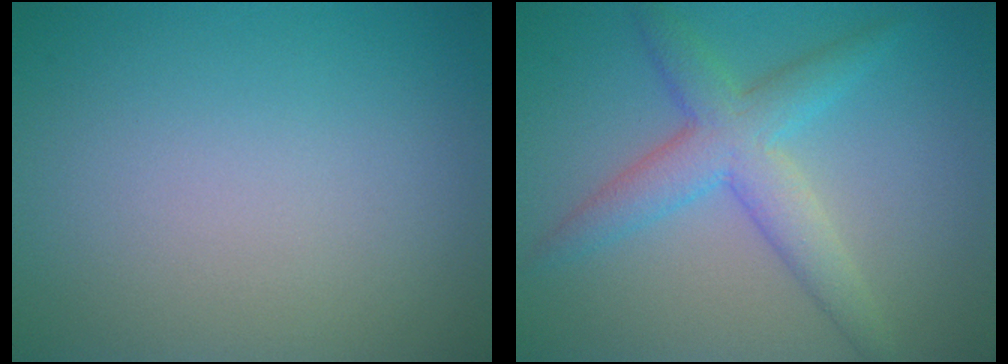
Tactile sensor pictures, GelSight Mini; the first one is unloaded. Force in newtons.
{"total": 4.6, "press": 4.6, "slide": 0.2}